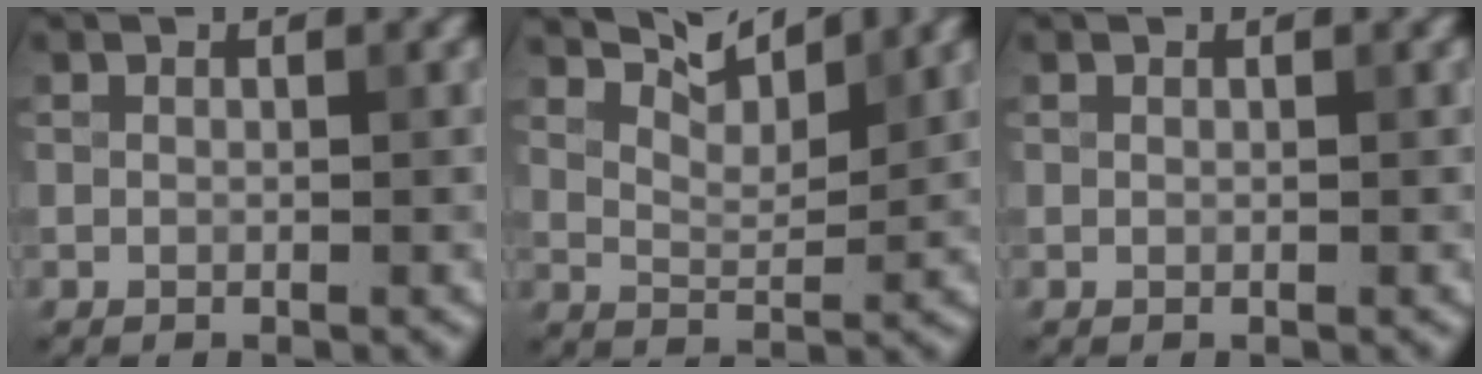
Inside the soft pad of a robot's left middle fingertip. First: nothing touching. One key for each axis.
{"total": 4.6, "fx": 4.0, "fy": 0.8, "fz": 2.1, "tx": -0.046, "ty": 0.002, "tz": 0.059}
{"total": 0.0}